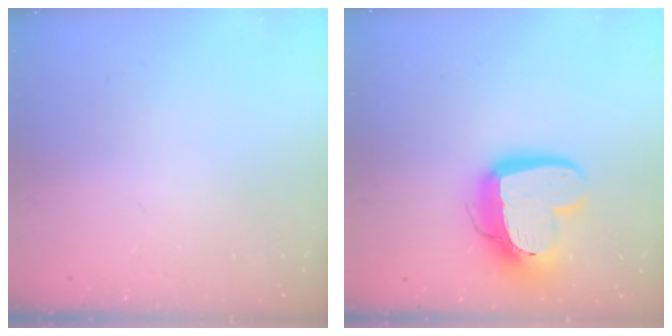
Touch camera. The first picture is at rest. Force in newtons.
{"total": 18.9, "press": 18.8, "slide": 1.6}